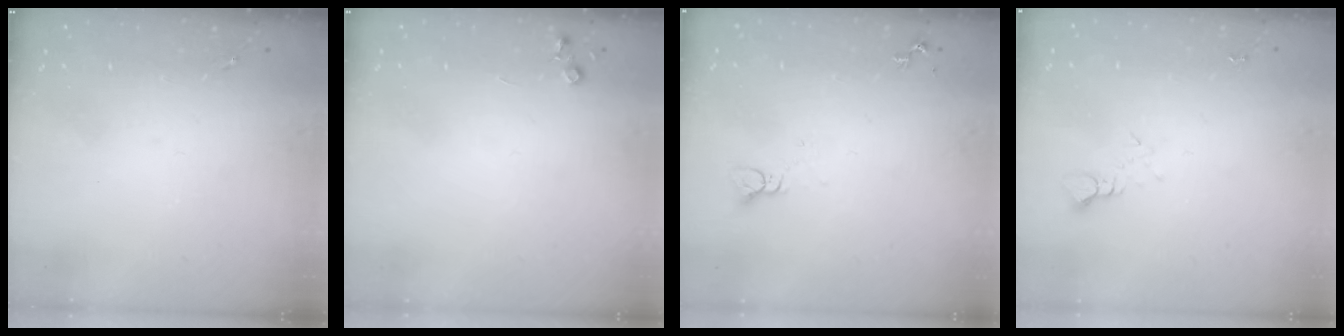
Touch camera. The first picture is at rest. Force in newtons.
{"total": 4.4, "press": 4.3, "slide": 0.5}
{"total": 2.8, "press": 2.8, "slide": 0.1}
{"total": 4.2, "press": 4.2, "slide": 0.4}